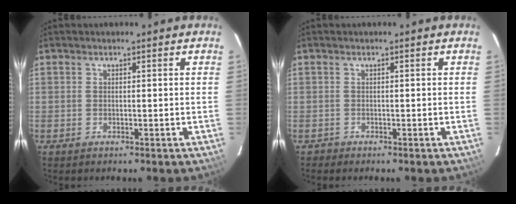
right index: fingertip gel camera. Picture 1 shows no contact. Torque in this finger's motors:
{"motor_torque": [0.07, 0.00, 0.02, 0.01]}